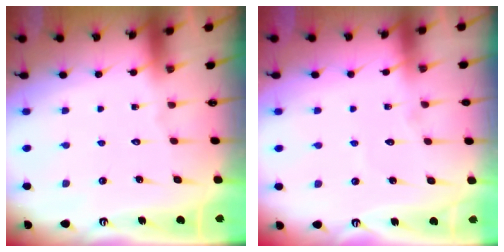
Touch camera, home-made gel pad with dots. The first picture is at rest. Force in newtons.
{"total": 2.6, "press": 2.6, "slide": 0.2}